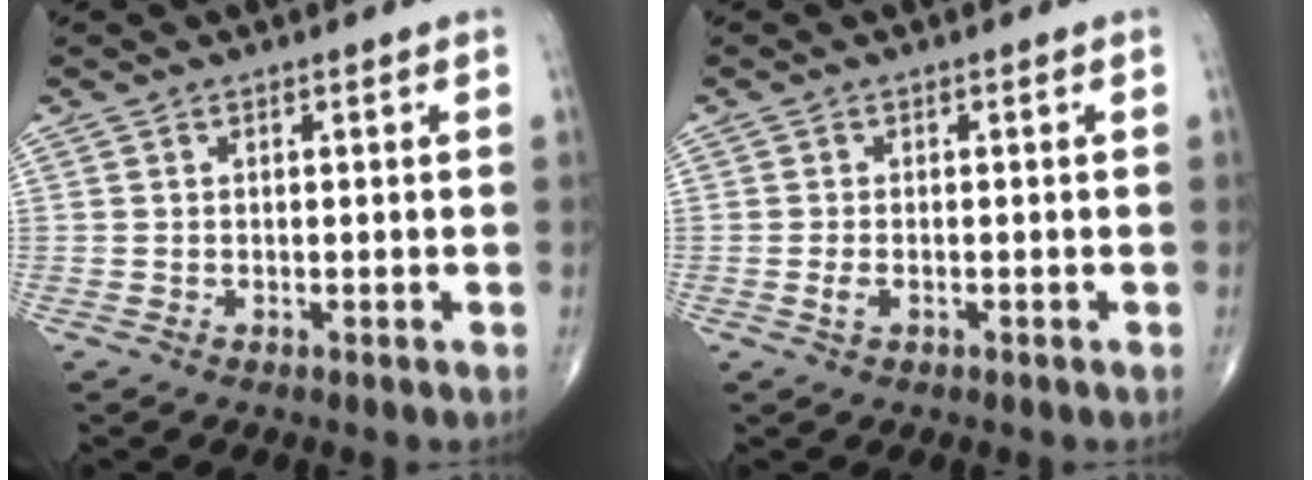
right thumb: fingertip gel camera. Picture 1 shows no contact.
{"total": 1.6, "force": [-0.5, 0.8, 1.2], "torque": [-0.025, 0.001, -0.008]}